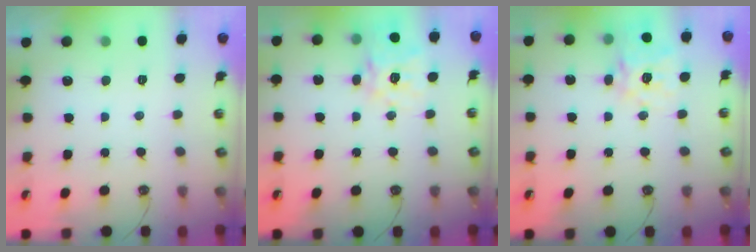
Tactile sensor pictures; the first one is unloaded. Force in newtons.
{"total": 14.7, "press": 14.6, "slide": 1.3}
{"total": 14.7, "press": 14.6, "slide": 1.3}